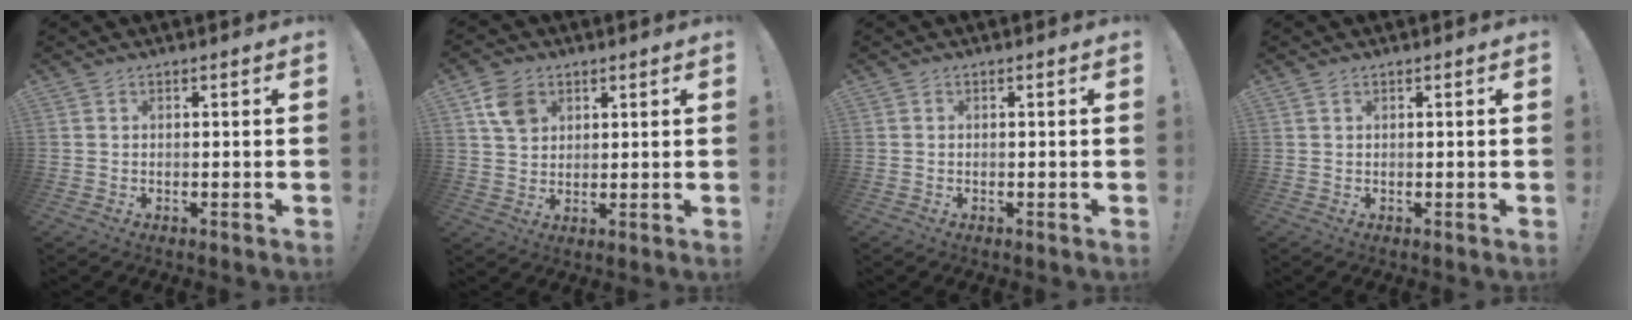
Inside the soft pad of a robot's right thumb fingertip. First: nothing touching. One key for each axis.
{"total": 7.3, "fx": 3.6, "fy": 5.6, "fz": 3.2, "tx": -0.048, "ty": -0.006, "tz": 0.071}
{"total": 0.0}
{"total": 0.7, "fx": 0.5, "fy": 0.3, "fz": 0.4, "tx": -0.015, "ty": 0.003, "tz": 0.011}